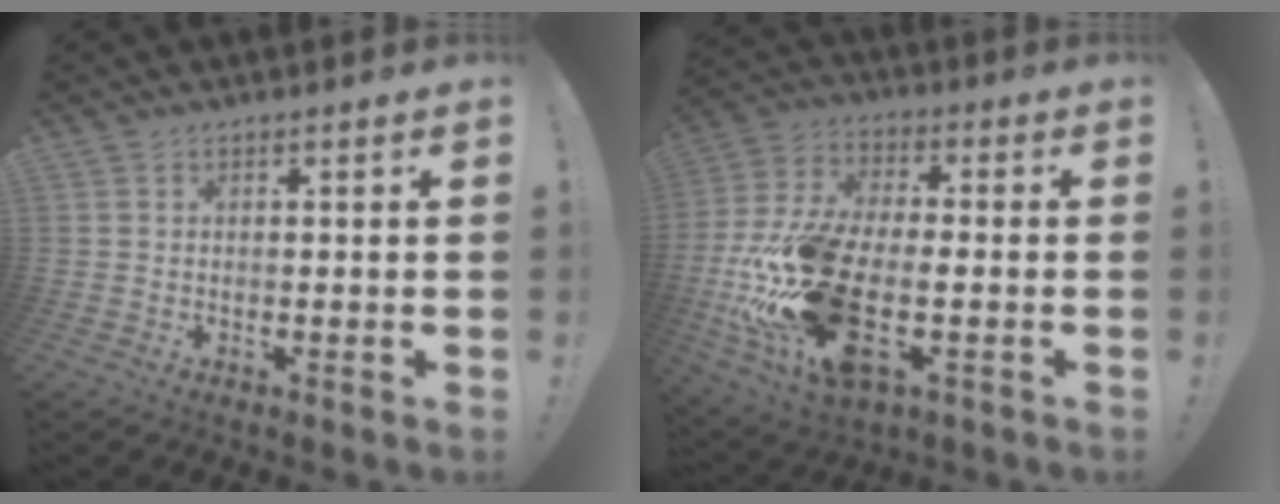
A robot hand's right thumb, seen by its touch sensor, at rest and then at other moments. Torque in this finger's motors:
{"motor_torque": [2.91, 2.09, 2.15, -0.61, 0.53]}